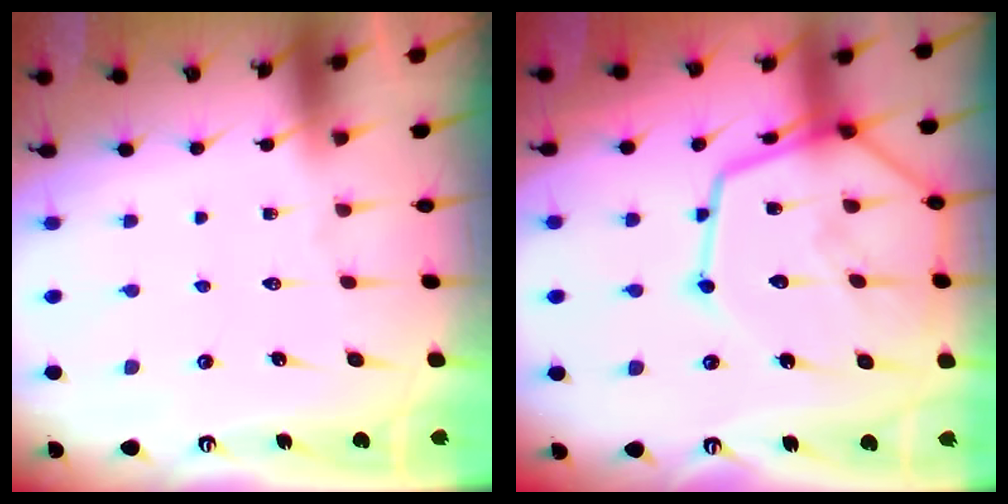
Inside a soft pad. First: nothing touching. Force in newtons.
{"total": 19.1, "press": 19.1, "slide": 1.8}